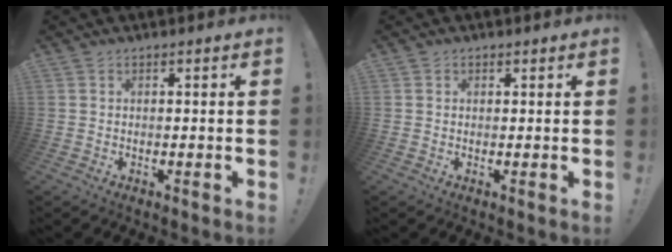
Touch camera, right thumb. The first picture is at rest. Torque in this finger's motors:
{"motor_torque": [-0.03, -0.16, -0.13, -0.18, -0.04]}